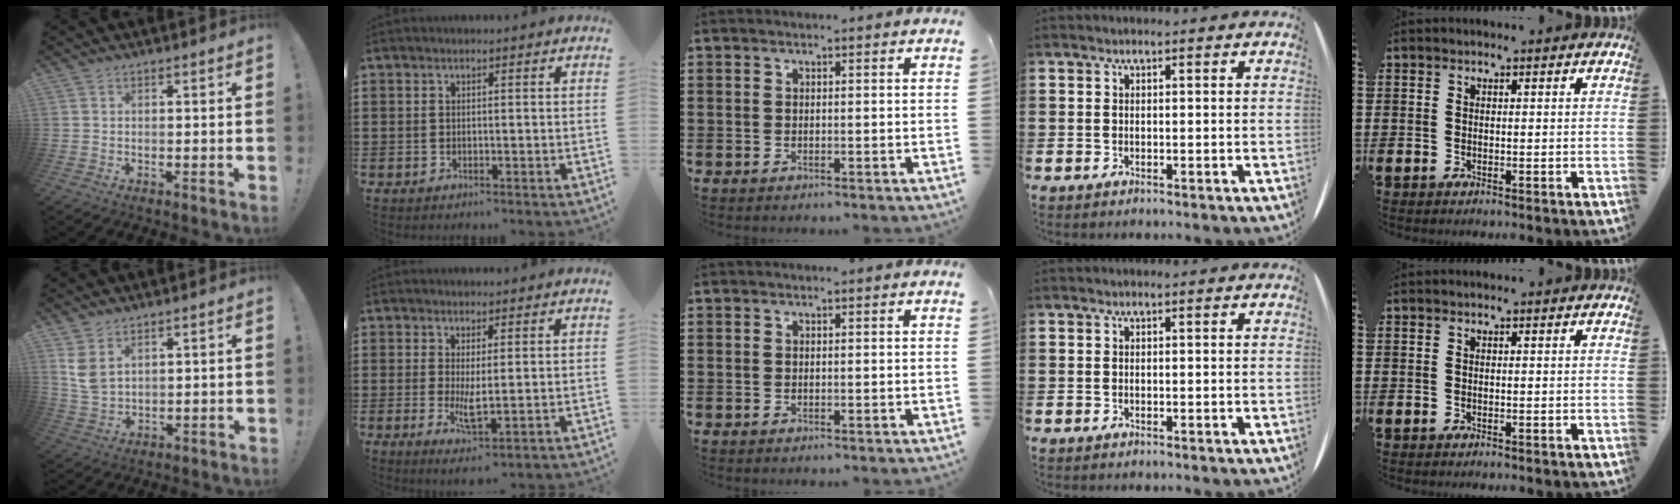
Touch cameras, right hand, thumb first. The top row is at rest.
{"thumb": {"total": 6.3, "force": [3.3, 3.8, 3.8], "torque": [-0.073, -0.014, 0.065]}, "index": {"total": 3.4, "force": [0.3, 0.8, 3.3], "torque": [-0.063, -0.008, 0.002]}}